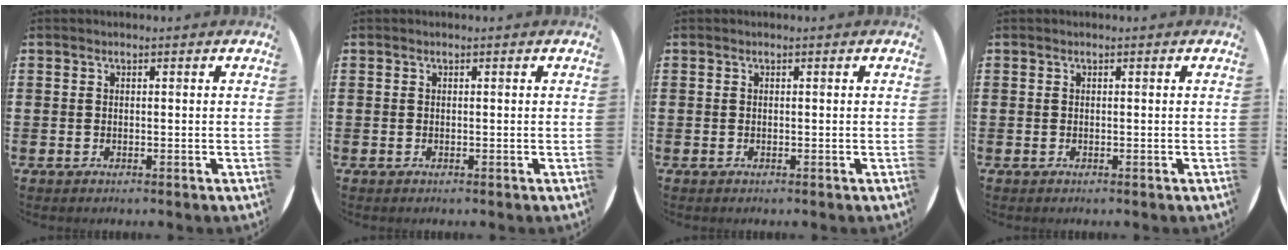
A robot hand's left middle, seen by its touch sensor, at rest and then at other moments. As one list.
[{"total": 0.0}, {"total": 0.0}, {"total": 0.0}]